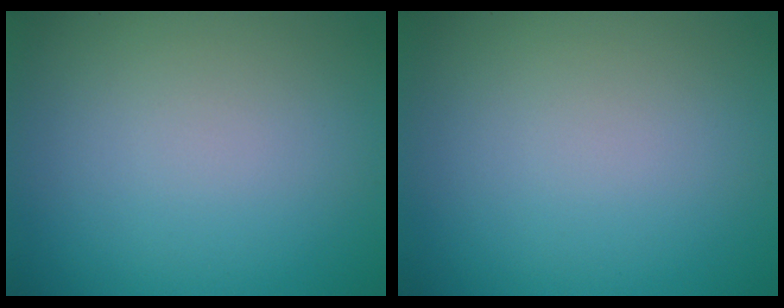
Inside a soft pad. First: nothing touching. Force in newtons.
{"total": 0.0}